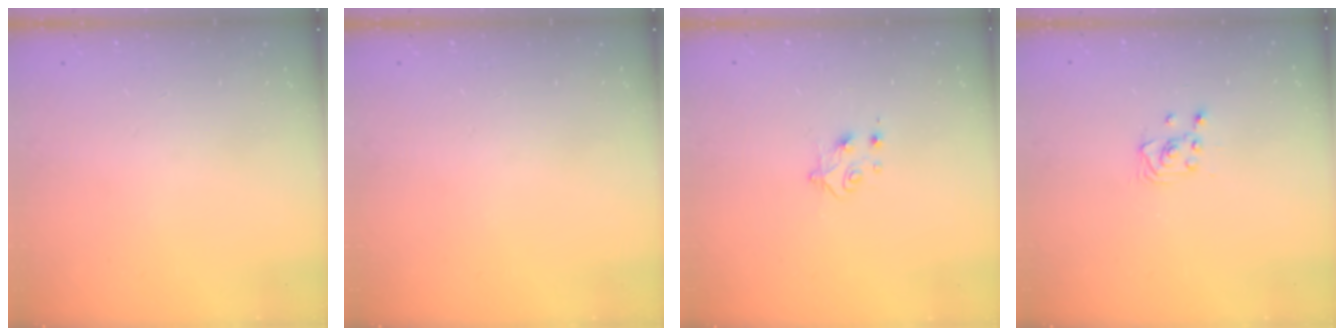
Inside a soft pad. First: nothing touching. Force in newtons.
{"total": 0.0}
{"total": 4.1, "press": 4.1, "slide": 0.5}
{"total": 2.2, "press": 2.2, "slide": 0.3}